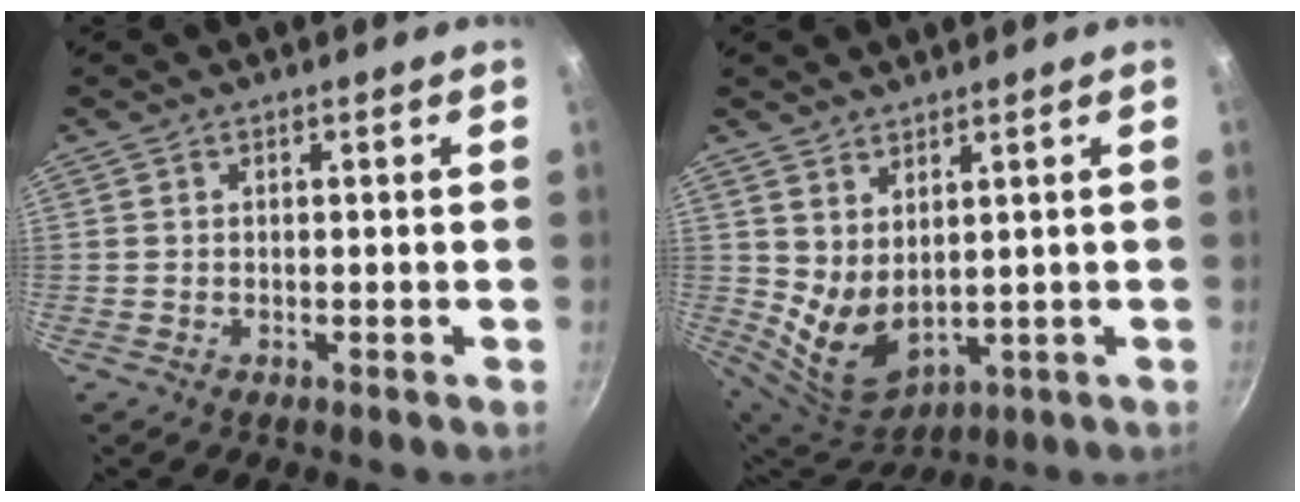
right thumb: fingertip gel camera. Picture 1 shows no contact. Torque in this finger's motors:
{"motor_torque": [-0.56, 1.06, 0.61, 0.76, 0.11]}